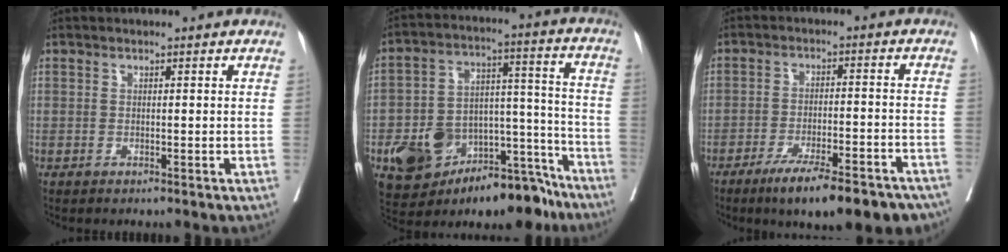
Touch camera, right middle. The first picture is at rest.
{"total": 19.4, "force": [-12.6, 8.6, 12.0], "torque": [-0.168, 0.047, -0.192]}
{"total": 15.8, "force": [-12.1, 3.2, 9.6], "torque": [-0.093, 0.007, -0.174]}